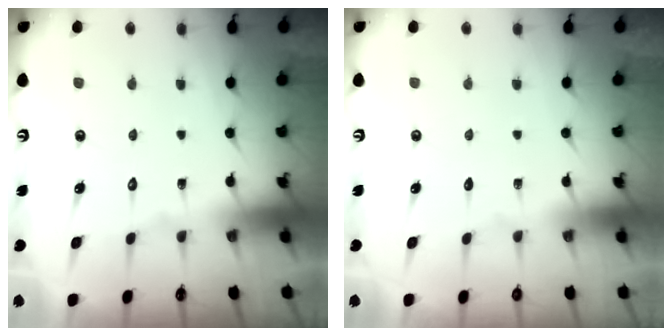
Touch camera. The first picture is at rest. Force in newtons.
{"total": 0.0}